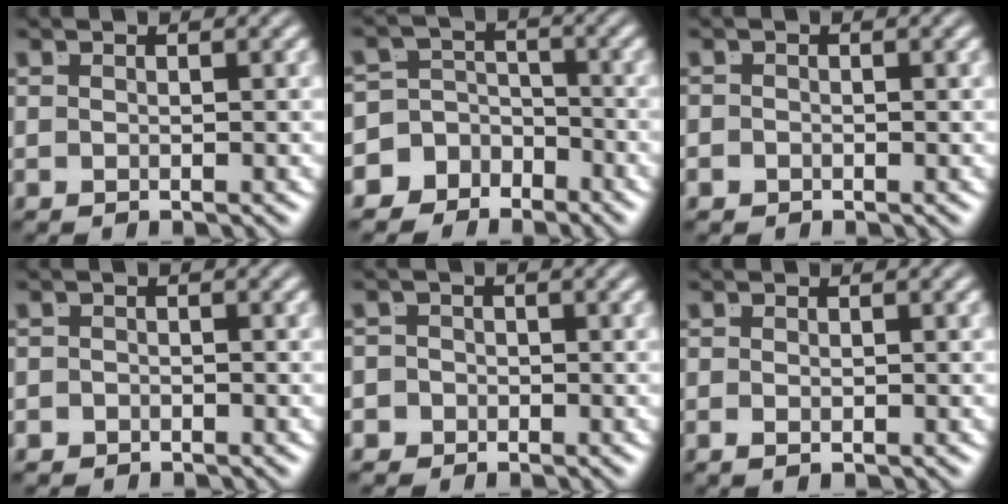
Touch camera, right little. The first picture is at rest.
{"total": 9.6, "force": [-4.2, 8.1, 3.1], "torque": [-0.077, -0.039, -0.073]}
{"total": 1.0, "force": [-0.8, 0.7, 0.0], "torque": [-0.007, -0.012, -0.008]}
{"total": 1.3, "force": [-1.2, 0.5, -0.3], "torque": [0.001, -0.015, -0.013]}
{"total": 3.1, "force": [-1.6, 2.7, 0.2], "torque": [-0.015, -0.014, -0.030]}
{"total": 0.8, "force": [-0.5, 0.1, 0.6], "torque": [-0.015, -0.010, -0.002]}